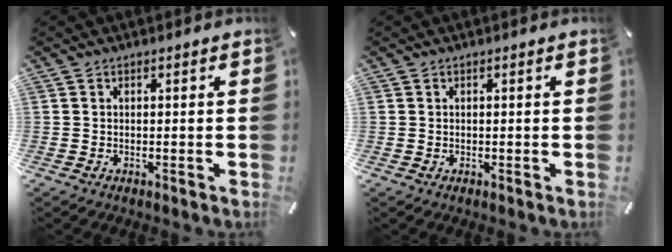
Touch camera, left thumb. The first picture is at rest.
{"total": 0.0}